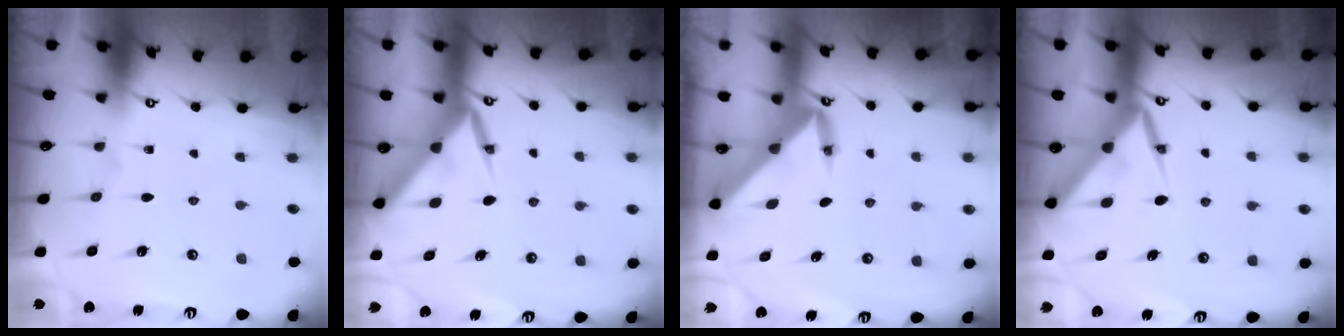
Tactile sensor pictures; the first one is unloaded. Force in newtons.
{"total": 6.5, "press": 6.5, "slide": 0.8}
{"total": 3.8, "press": 3.8, "slide": 0.4}
{"total": 8.1, "press": 8.1, "slide": 0.9}